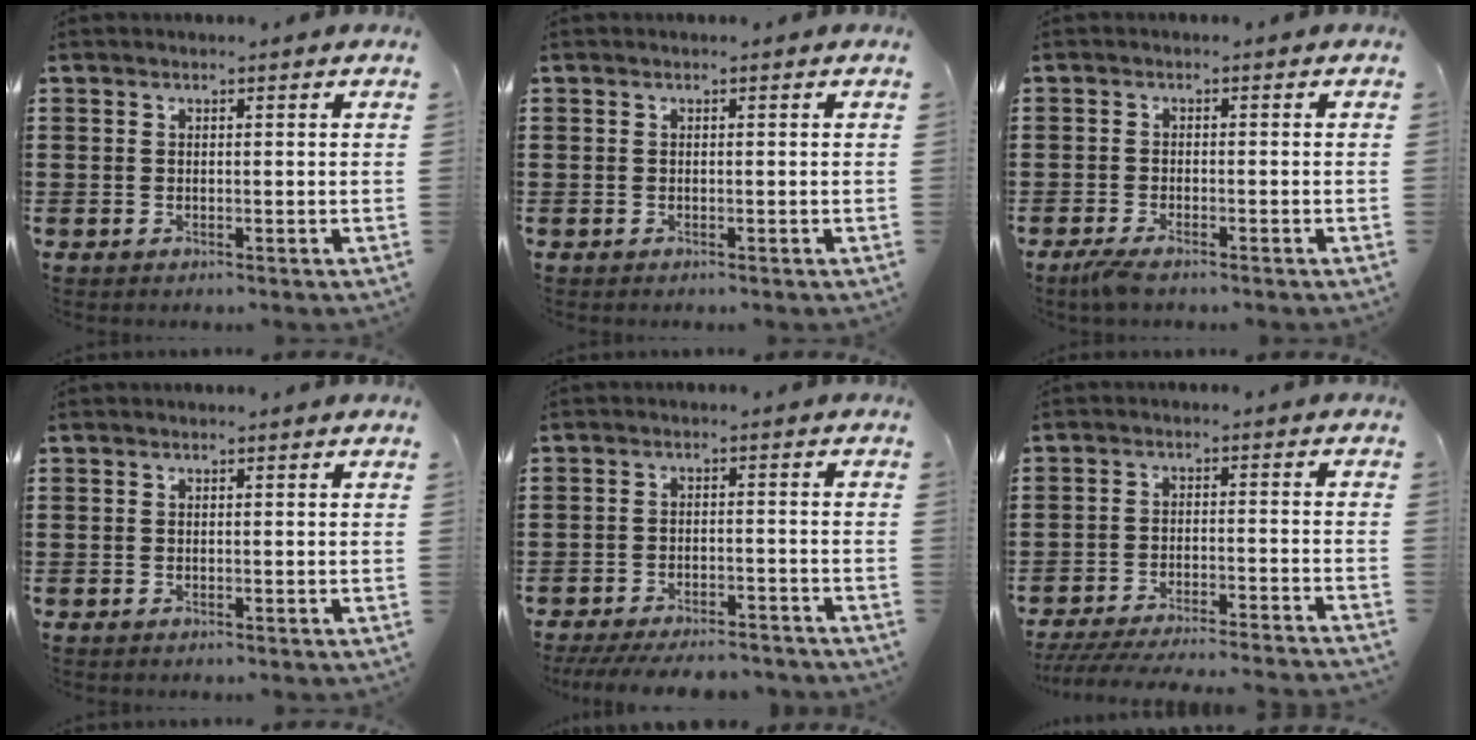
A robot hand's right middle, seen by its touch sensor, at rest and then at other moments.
{"total": 0.0}
{"total": 2.1, "force": [-1.6, 0.2, 1.3], "torque": [-0.030, -0.001, -0.032]}
{"total": 0.0}
{"total": 4.5, "force": [-4.3, 0.4, 1.3], "torque": [-0.026, -0.003, -0.087]}
{"total": 5.2, "force": [-5.0, -0.1, 1.4], "torque": [-0.028, -0.009, -0.098]}